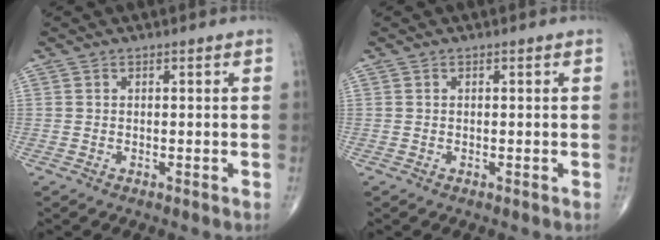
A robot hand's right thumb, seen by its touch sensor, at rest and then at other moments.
{"total": 0.0}